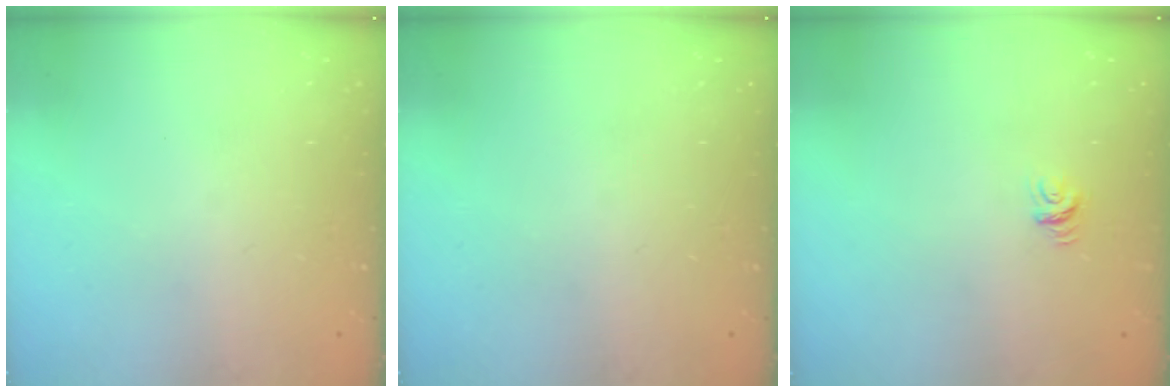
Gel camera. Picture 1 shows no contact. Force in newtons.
{"total": 0.0}
{"total": 4.5, "press": 4.5, "slide": 0.3}